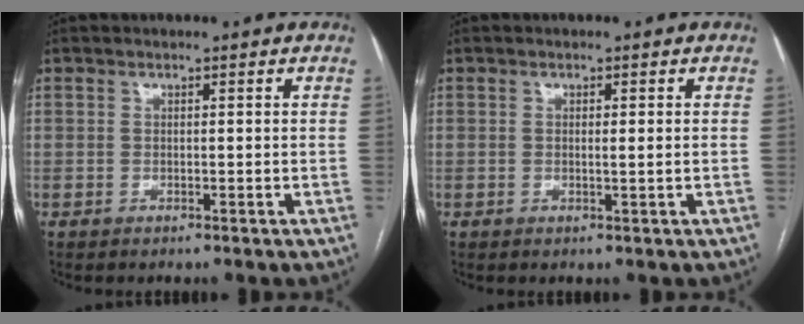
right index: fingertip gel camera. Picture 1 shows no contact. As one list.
[{"total": 1.3, "force": [0.0, -0.1, 1.3], "torque": [-0.024, -0.002, 0.000]}]